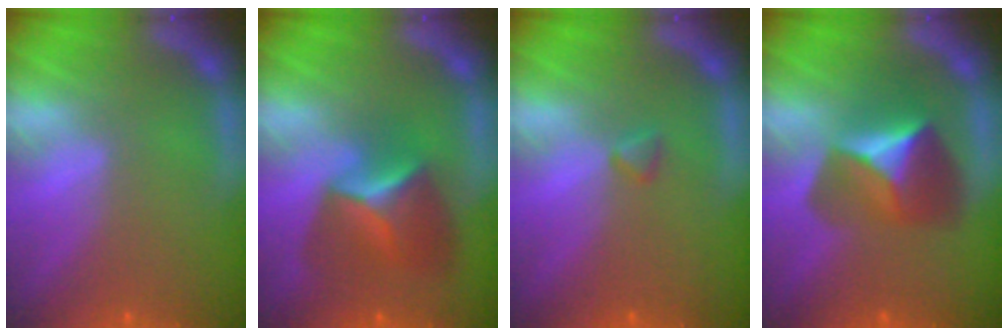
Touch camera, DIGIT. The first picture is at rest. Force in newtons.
{"total": 5.9}
{"total": 0.9}
{"total": 5.9}